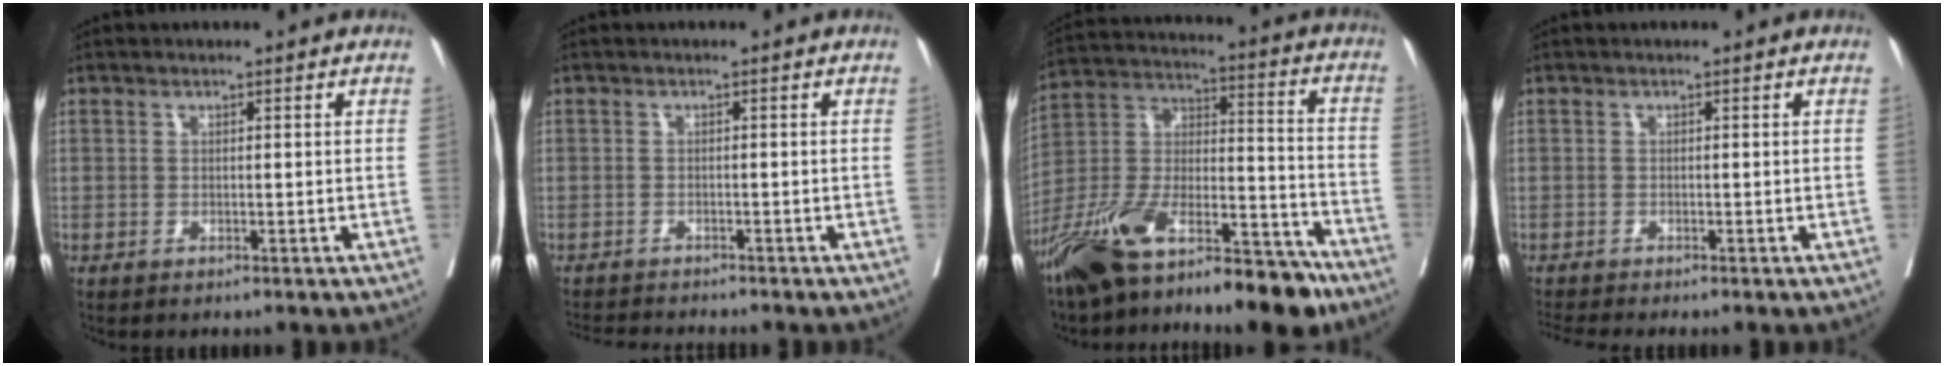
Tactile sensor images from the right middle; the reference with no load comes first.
{"total": 4.8, "force": [-4.6, -0.2, 1.1], "torque": [-0.017, -0.015, -0.074]}
{"total": 21.5, "force": [-16.5, 5.8, 12.5], "torque": [-0.226, 0.016, -0.291]}
{"total": 2.2, "force": [-1.9, -1.0, 0.3], "torque": [-0.017, -0.014, -0.039]}